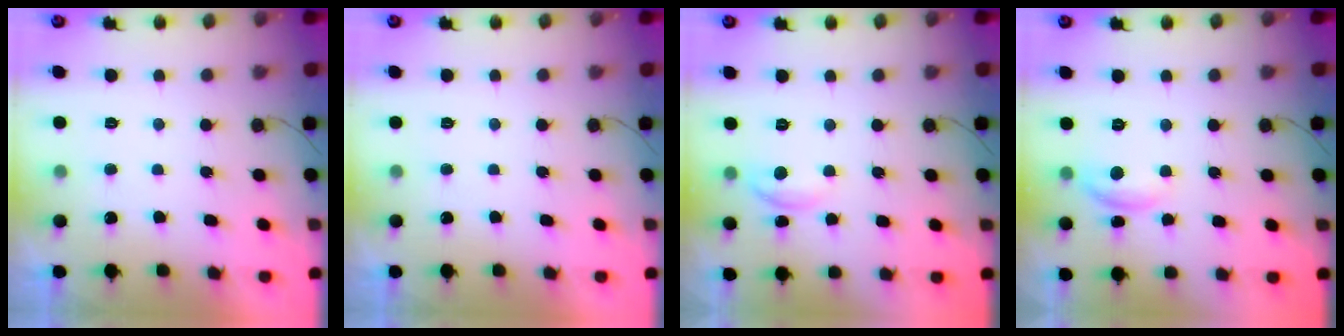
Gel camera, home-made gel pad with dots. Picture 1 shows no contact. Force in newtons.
{"total": 0.0}
{"total": 5.3, "press": 5.2, "slide": 0.6}
{"total": 7.3, "press": 7.3, "slide": 0.3}